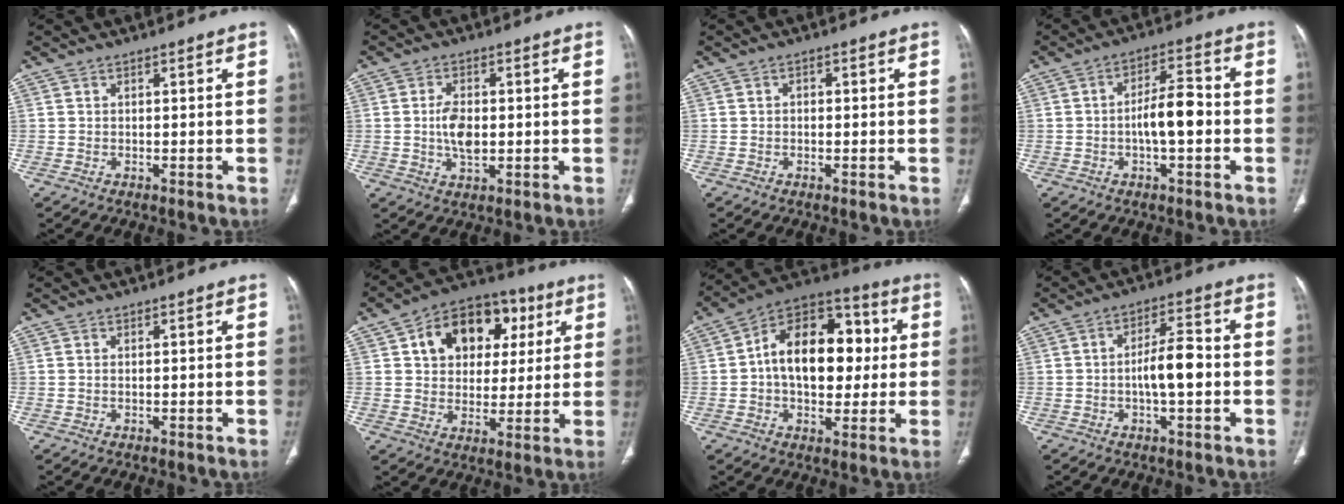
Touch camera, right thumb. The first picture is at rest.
{"total": 5.8, "force": [-0.1, 3.2, 4.8], "torque": [-0.090, 0.000, -0.002]}
{"total": 1.0, "force": [0.0, 0.7, 0.6], "torque": [-0.005, 0.004, -0.003]}
{"total": 8.1, "force": [-1.3, 3.0, 7.4], "torque": [-0.119, 0.024, -0.028]}
{"total": 0.0}
{"total": 16.4, "force": [5.6, 11.9, 9.9], "torque": [-0.103, 0.007, 0.087]}
{"total": 19.9, "force": [1.6, 12.6, 15.2], "torque": [-0.198, 0.030, 0.019]}
{"total": 7.7, "force": [-1.1, 2.7, 7.2], "torque": [-0.118, 0.018, -0.024]}